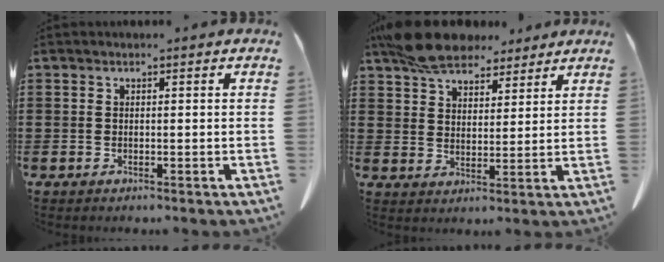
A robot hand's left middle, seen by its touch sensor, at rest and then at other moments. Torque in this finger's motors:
{"motor_torque": [2.14, 0.00, 0.72, 0.21]}